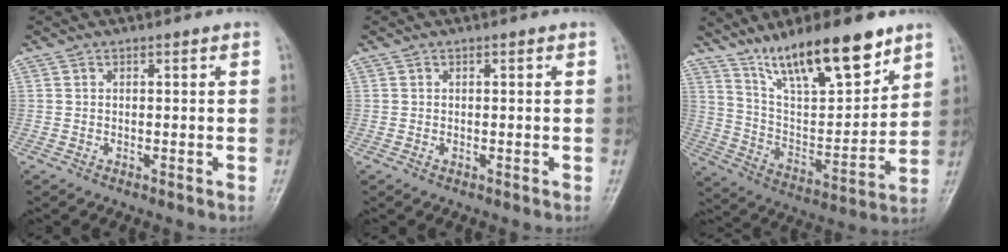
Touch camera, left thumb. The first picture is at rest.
{"total": 0.5, "force": [0.0, 0.3, 0.4], "torque": [-0.007, 0.000, 0.001]}
{"total": 19.4, "force": [13.4, 5.6, 12.8], "torque": [-0.178, -0.064, 0.241]}